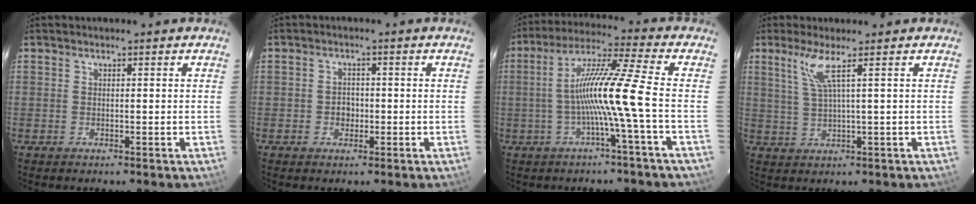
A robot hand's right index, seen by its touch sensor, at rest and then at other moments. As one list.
[{"total": 2.5, "force": [-0.6, 2.3, 1.0], "torque": [-0.018, 0.007, -0.008]}, {"total": 11.5, "force": [-2.5, -2.1, 11.0], "torque": [-0.207, 0.009, -0.046]}, {"total": 4.3, "force": [2.2, -0.8, 3.7], "torque": [-0.073, -0.004, 0.052]}]